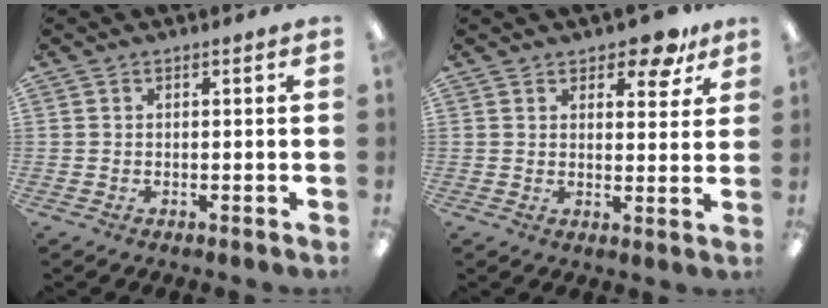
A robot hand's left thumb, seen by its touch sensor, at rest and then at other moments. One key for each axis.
{"total": 7.5, "fx": 5.7, "fy": 3.2, "fz": 3.8, "tx": -0.031, "ty": -0.035, "tz": 0.094}